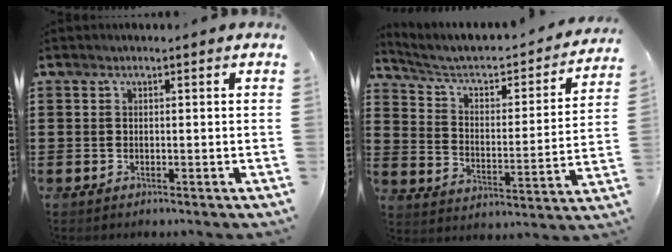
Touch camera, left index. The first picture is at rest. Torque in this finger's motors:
{"motor_torque": [1.12, -1.02, 0.06, 0.03]}